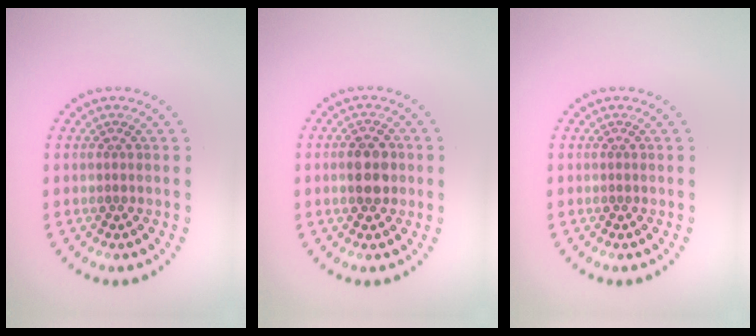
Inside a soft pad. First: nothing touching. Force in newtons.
{"total": 3.2, "press": 3.2, "slide": 0.2}
{"total": 0.0}